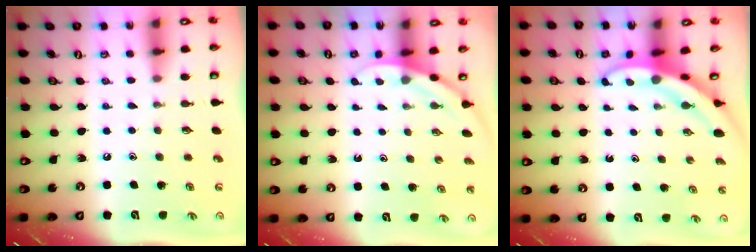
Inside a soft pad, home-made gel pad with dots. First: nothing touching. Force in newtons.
{"total": 4.1, "press": 4.1, "slide": 0.3}
{"total": 3.1, "press": 3.1, "slide": 0.3}